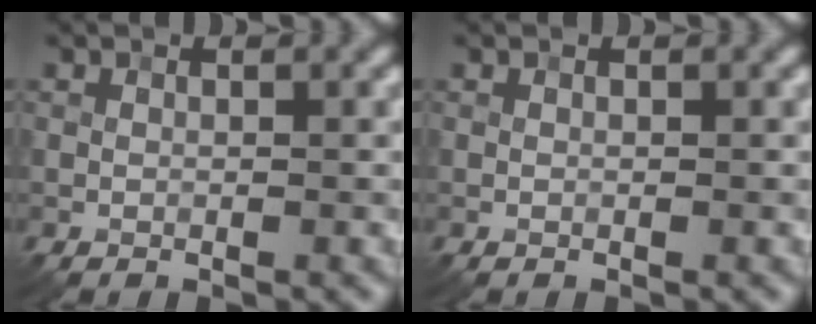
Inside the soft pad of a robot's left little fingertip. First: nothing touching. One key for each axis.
{"total": 0.0}